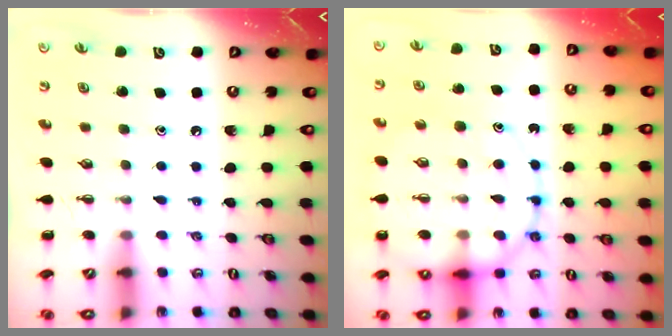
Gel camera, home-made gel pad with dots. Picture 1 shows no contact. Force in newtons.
{"total": 18.7, "press": 18.6, "slide": 2.2}